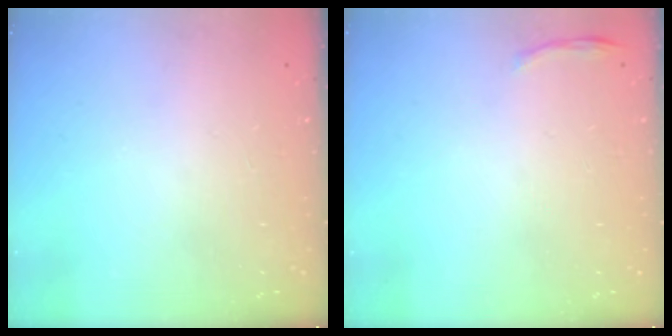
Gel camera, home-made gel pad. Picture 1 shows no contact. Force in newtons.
{"total": 4.1, "press": 3.9, "slide": 1.1}